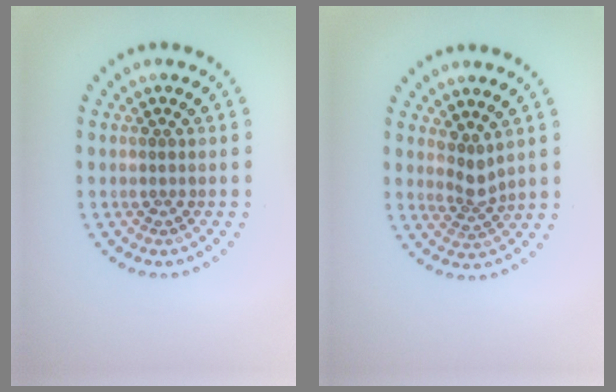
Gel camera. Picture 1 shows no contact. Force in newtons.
{"total": 1.9, "press": 1.4, "slide": 1.3}